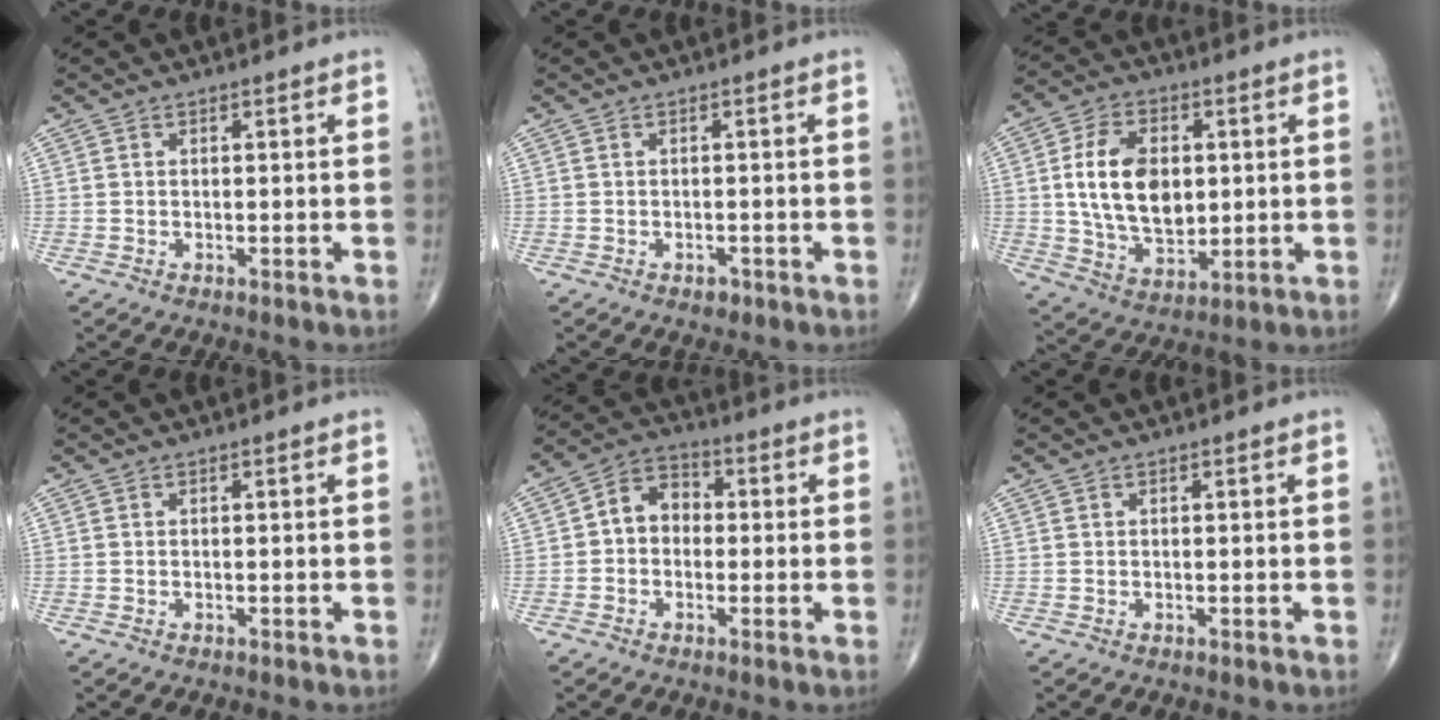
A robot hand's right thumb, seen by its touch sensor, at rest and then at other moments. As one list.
[{"total": 1.3, "force": [-0.8, 0.8, 0.7], "torque": [-0.007, 0.001, -0.010]}, {"total": 14.4, "force": [1.5, 9.2, 11.0], "torque": [-0.175, -0.010, 0.032]}, {"total": 0.0}, {"total": 7.1, "force": [-0.2, 5.6, 4.3], "torque": [-0.046, 0.028, -0.019]}, {"total": 0.0}]